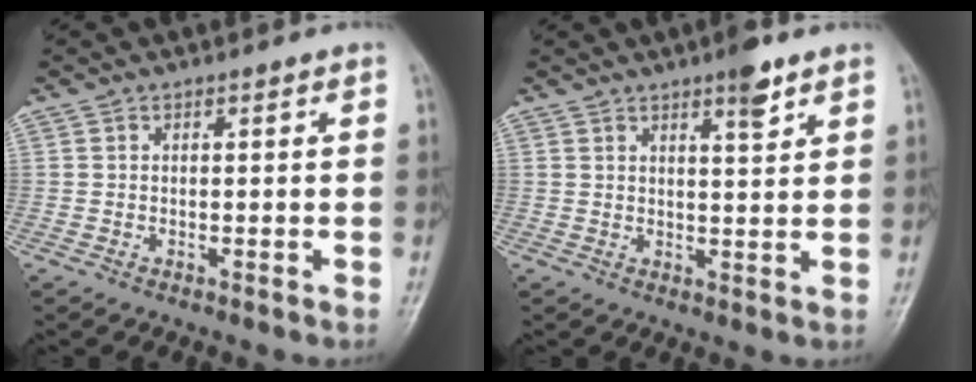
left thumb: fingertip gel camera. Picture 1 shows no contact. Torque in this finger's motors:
{"motor_torque": [1.27, 0.21, 0.67, -0.45, 0.01]}